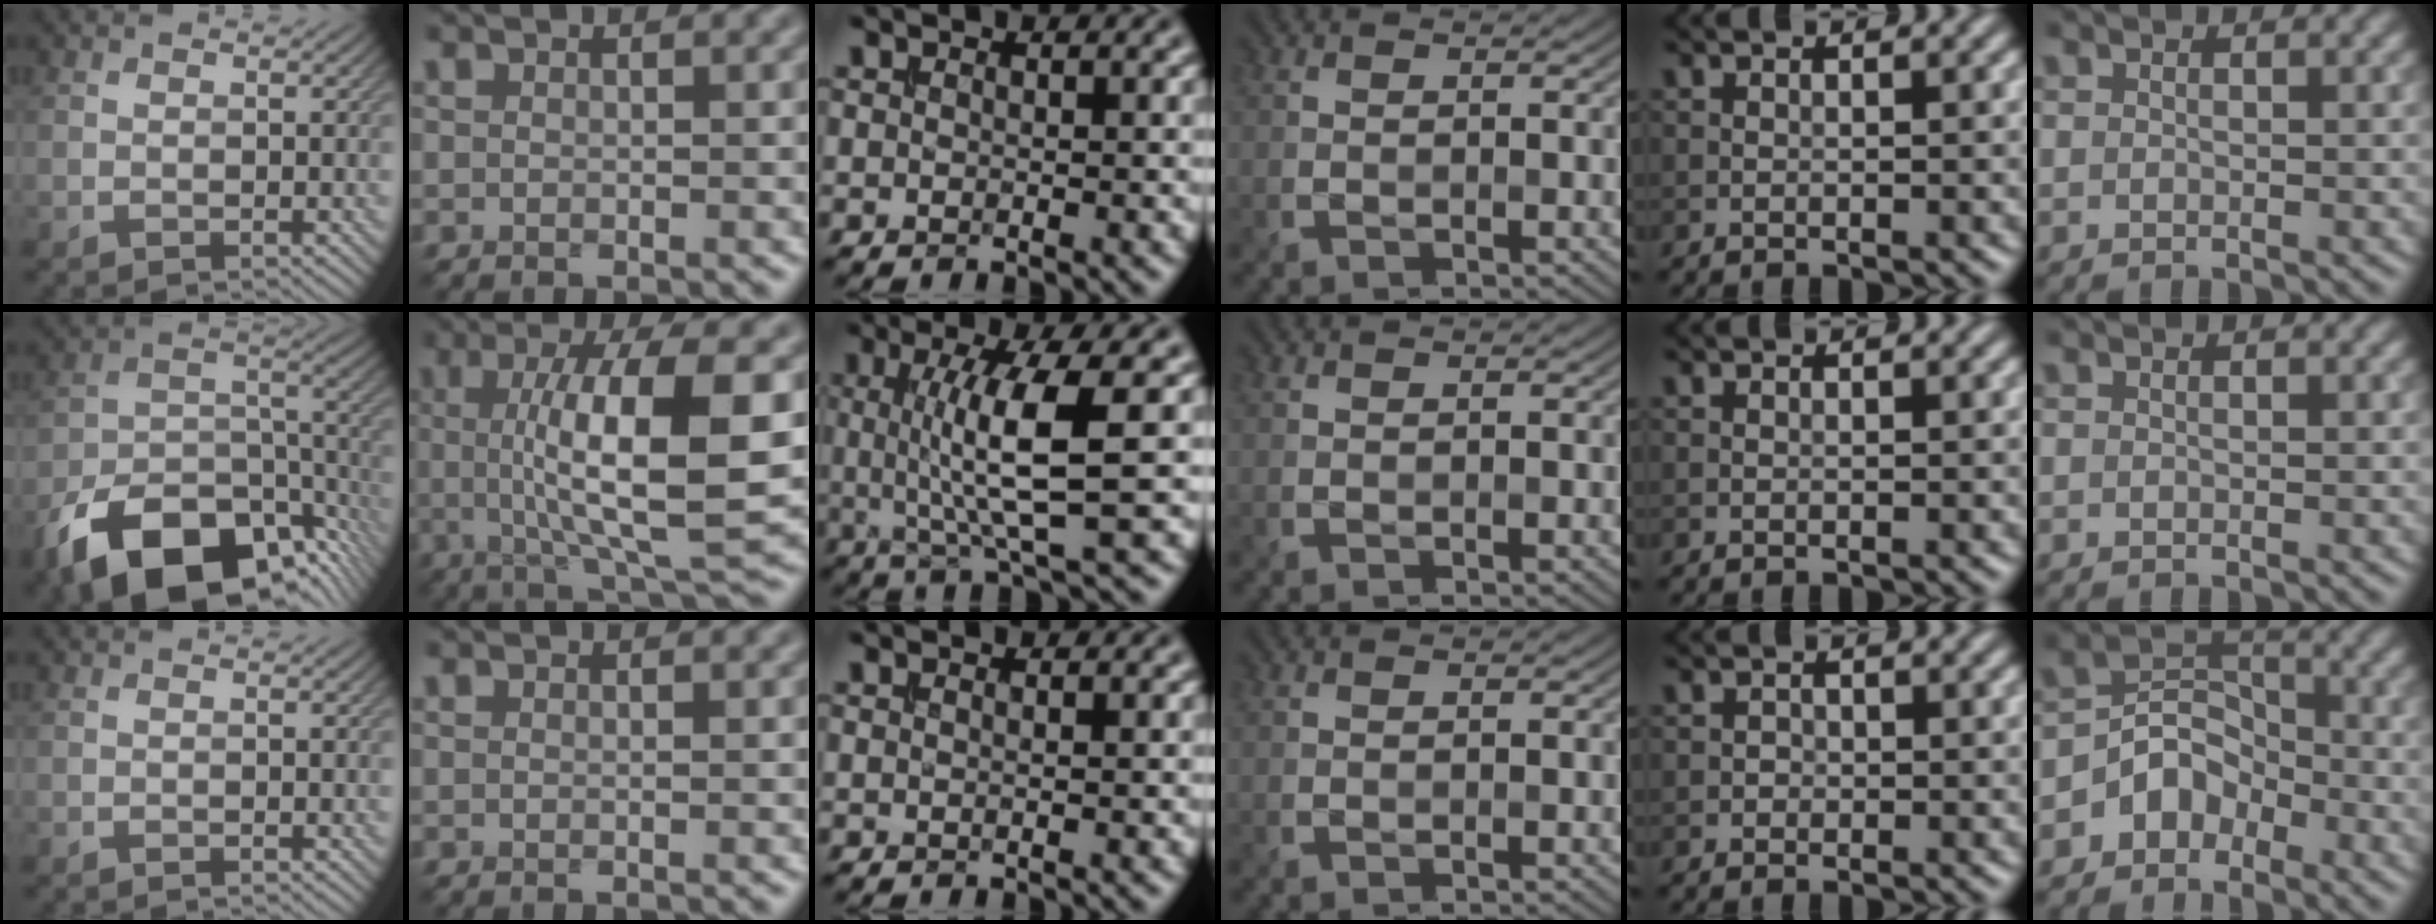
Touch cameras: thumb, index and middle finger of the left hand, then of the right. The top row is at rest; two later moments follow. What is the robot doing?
{"motion": "insert", "object": "drawer"}